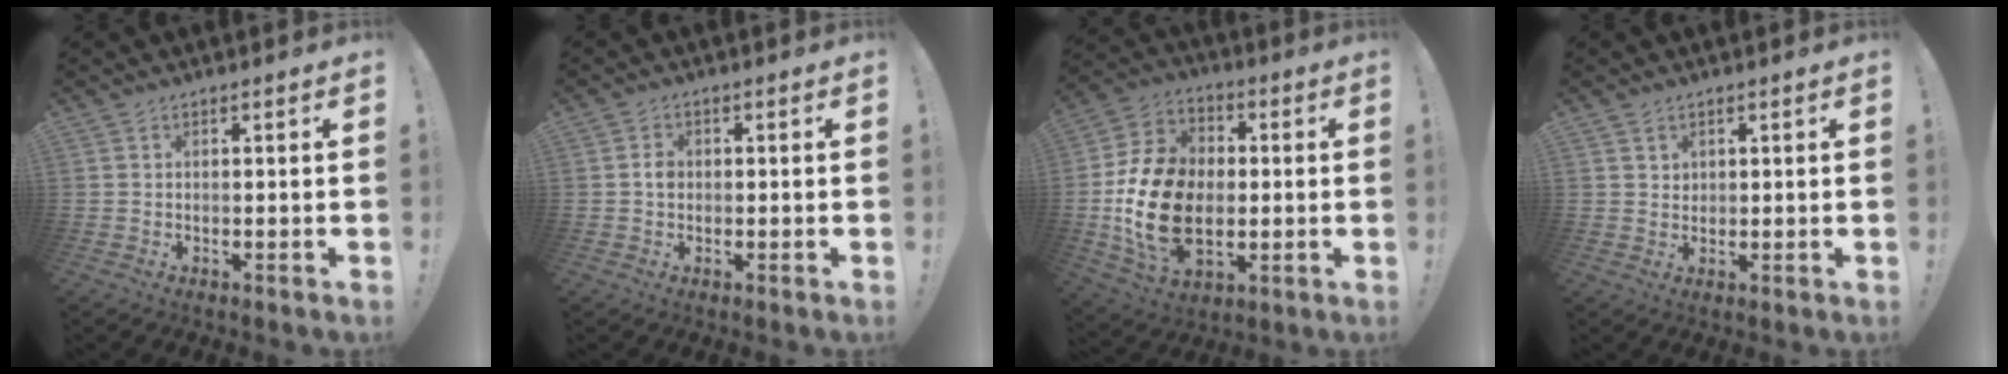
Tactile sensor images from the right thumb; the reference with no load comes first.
{"total": 2.4, "force": [-0.4, 1.9, 1.4], "torque": [-0.020, 0.006, -0.009]}
{"total": 21.3, "force": [-2.8, 15.1, 14.7], "torque": [-0.277, 0.023, -0.037]}
{"total": 2.2, "force": [1.5, 1.5, 0.5], "torque": [0.003, -0.012, 0.024]}